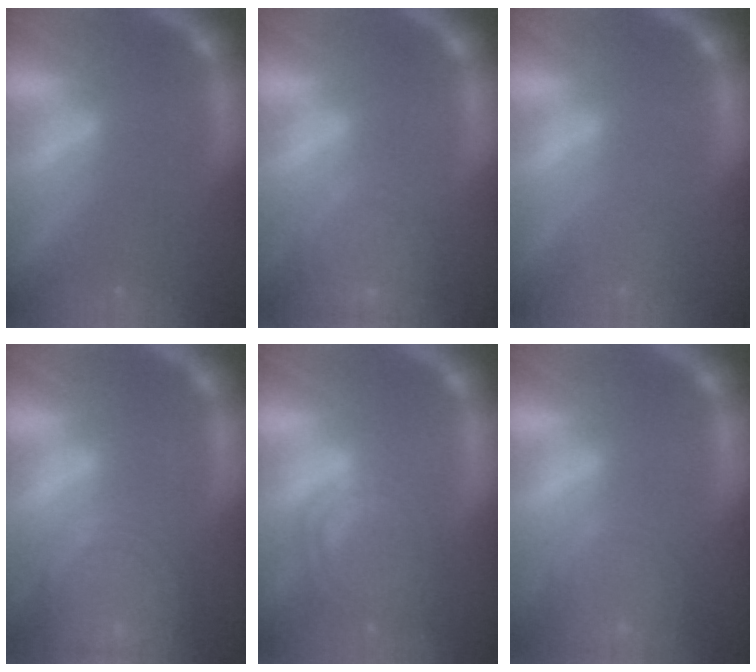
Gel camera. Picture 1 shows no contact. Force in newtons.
{"total": 7.5}
{"total": 2.4}
{"total": 10.0}
{"total": 6.5}
{"total": 6.9}